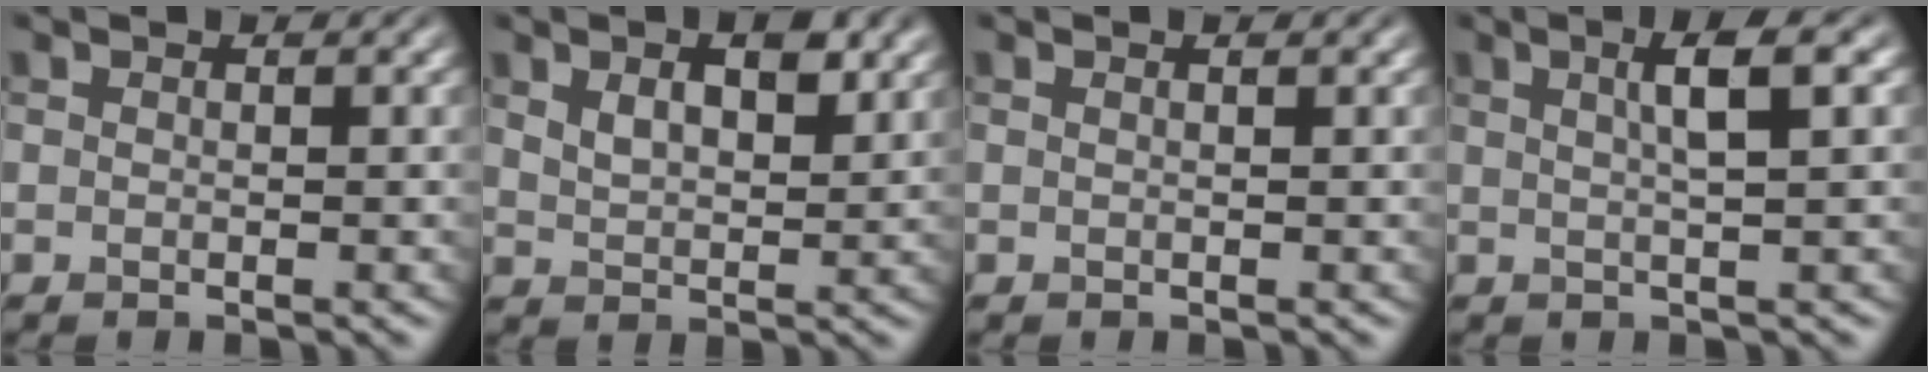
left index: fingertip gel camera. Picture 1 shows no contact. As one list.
[{"total": 4.4, "force": [2.3, 1.8, 3.3], "torque": [-0.062, -0.001, 0.041]}, {"total": 0.7, "force": [0.4, -0.1, 0.5], "torque": [-0.006, 0.000, -0.003]}, {"total": 3.7, "force": [1.1, 0.4, 3.4], "torque": [-0.044, 0.011, 0.014]}]